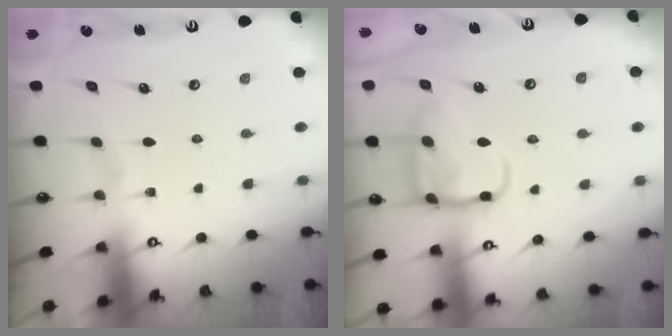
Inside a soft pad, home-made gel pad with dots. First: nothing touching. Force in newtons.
{"total": 13.3, "press": 13.3, "slide": 1.1}